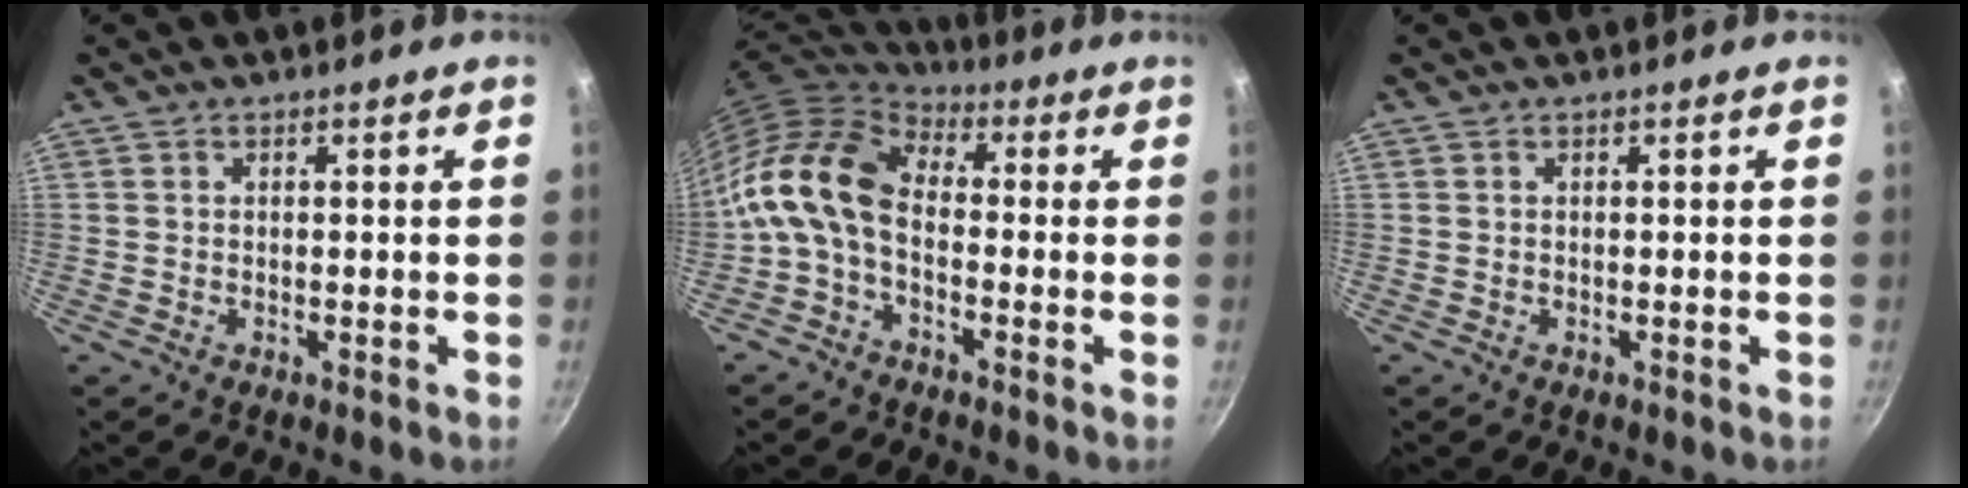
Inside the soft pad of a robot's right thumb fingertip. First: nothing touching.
{"total": 14.1, "force": [-1.7, 8.8, 10.8], "torque": [-0.210, 0.034, -0.057]}
{"total": 0.0}